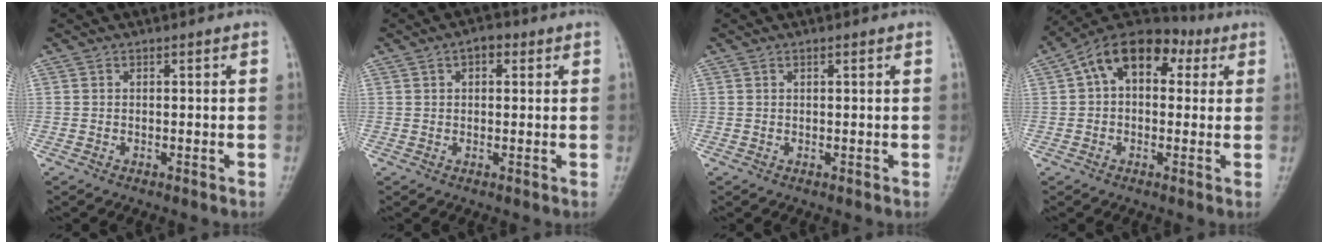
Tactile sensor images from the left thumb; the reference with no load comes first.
{"total": 3.1, "force": [1.3, 1.8, 2.2], "torque": [-0.023, 0.004, 0.016]}
{"total": 0.6, "force": [0.3, 0.1, 0.5], "torque": [-0.009, 0.002, 0.004]}
{"total": 13.2, "force": [3.7, 8.5, 9.4], "torque": [-0.120, 0.036, 0.048]}